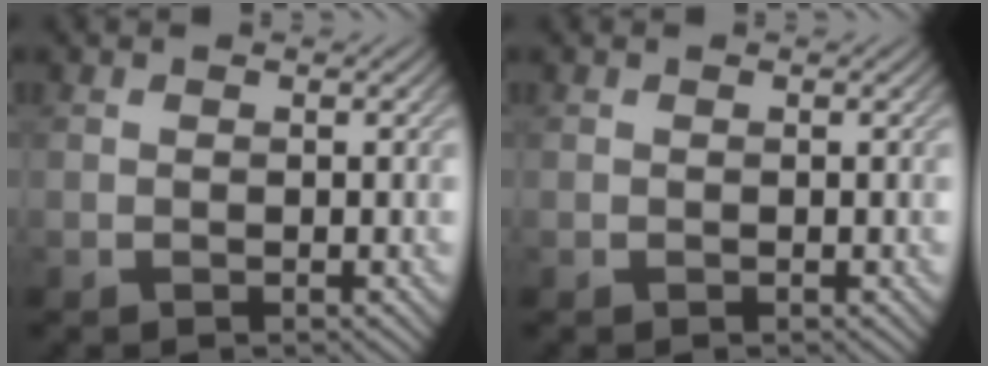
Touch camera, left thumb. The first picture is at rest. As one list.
[{"total": 0.0}]